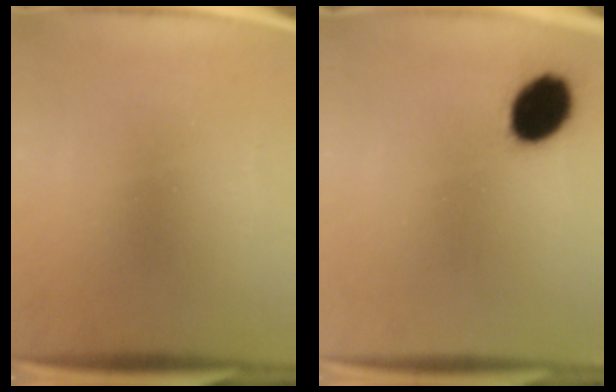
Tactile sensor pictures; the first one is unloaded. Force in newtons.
{"total": 11.8}